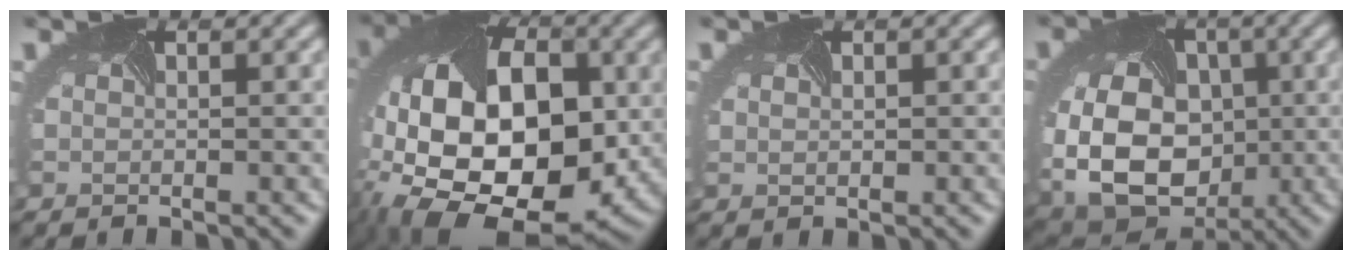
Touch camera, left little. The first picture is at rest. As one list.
[{"total": 19.7, "force": [-3.6, 13.0, 14.3], "torque": [-0.267, -0.046, -0.027]}, {"total": 0.7, "force": [0.3, 0.6, 0.3], "torque": [-0.010, 0.002, 0.010]}, {"total": 13.9, "force": [-1.4, 10.7, 8.8], "torque": [-0.171, -0.036, -0.013]}]